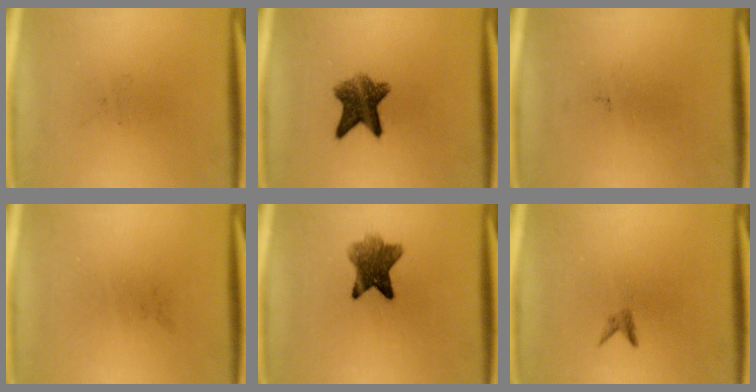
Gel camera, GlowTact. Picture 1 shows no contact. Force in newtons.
{"total": 7.5}
{"total": 0.0}
{"total": 0.0}
{"total": 7.2}
{"total": 0.8}